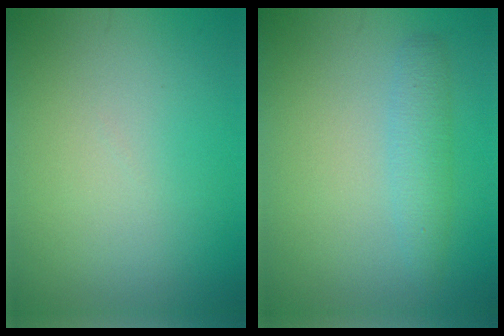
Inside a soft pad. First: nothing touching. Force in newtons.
{"total": 2.2, "press": 2.2, "slide": 0.2}